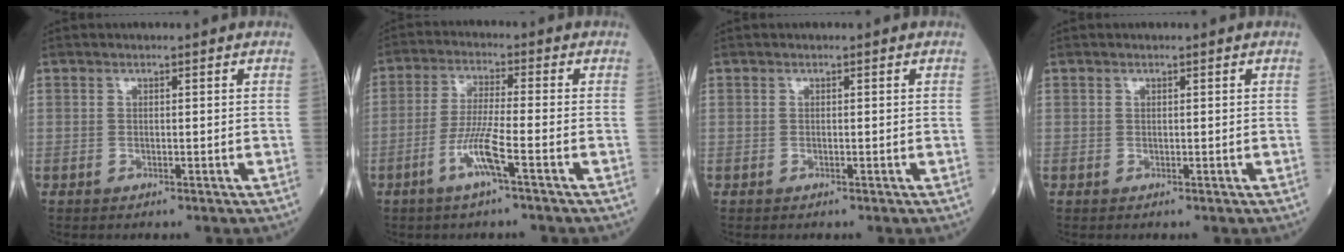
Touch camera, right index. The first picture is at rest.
{"total": 6.6, "force": [-3.1, -0.3, 5.8], "torque": [-0.119, -0.006, -0.064]}
{"total": 0.0}
{"total": 0.0}